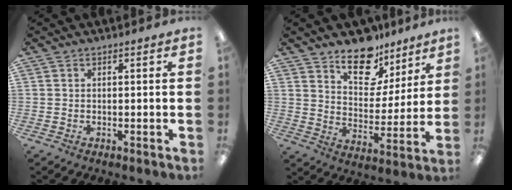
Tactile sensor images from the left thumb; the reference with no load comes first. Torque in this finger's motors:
{"motor_torque": [1.71, 0.84, 1.19, -1.38, 0.09]}